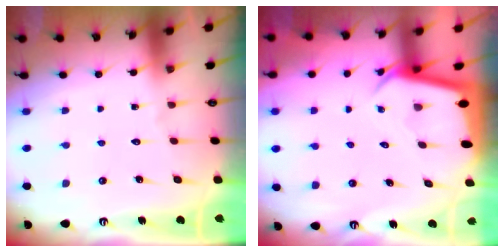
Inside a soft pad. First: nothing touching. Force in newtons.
{"total": 2.8, "press": 2.8, "slide": 0.3}